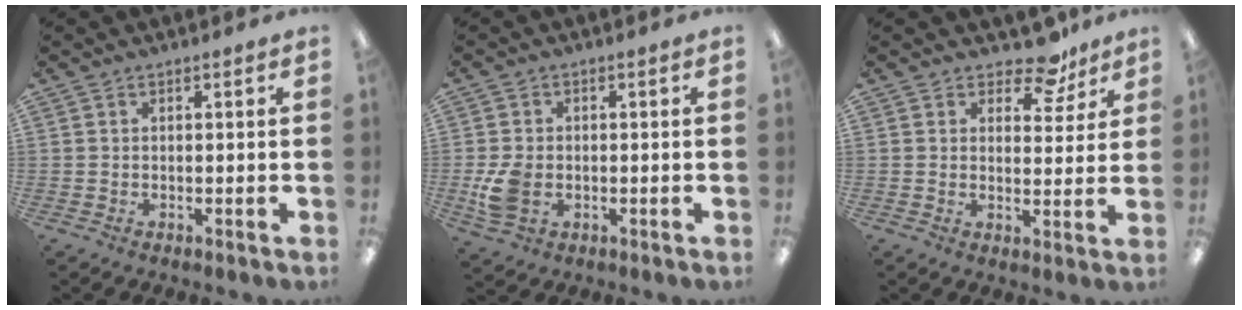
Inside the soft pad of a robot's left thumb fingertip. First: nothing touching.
{"total": 7.0, "force": [-1.5, 5.3, 4.4], "torque": [-0.079, 0.000, -0.026]}
{"total": 7.4, "force": [6.0, 3.5, 2.8], "torque": [-0.036, -0.035, 0.104]}